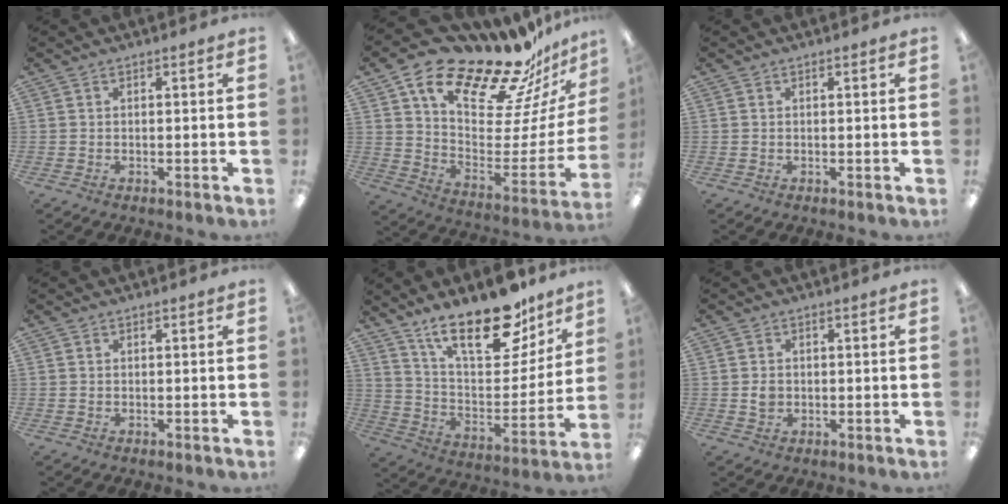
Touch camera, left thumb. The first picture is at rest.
{"total": 23.3, "force": [18.4, 8.2, 11.6], "torque": [-0.173, -0.141, 0.310]}
{"total": 0.0}
{"total": 0.0}
{"total": 23.0, "force": [15.4, 9.7, 14.0], "torque": [-0.219, -0.094, 0.266]}
{"total": 2.4, "force": [0.0, 2.1, 1.3], "torque": [-0.018, 0.002, -0.003]}